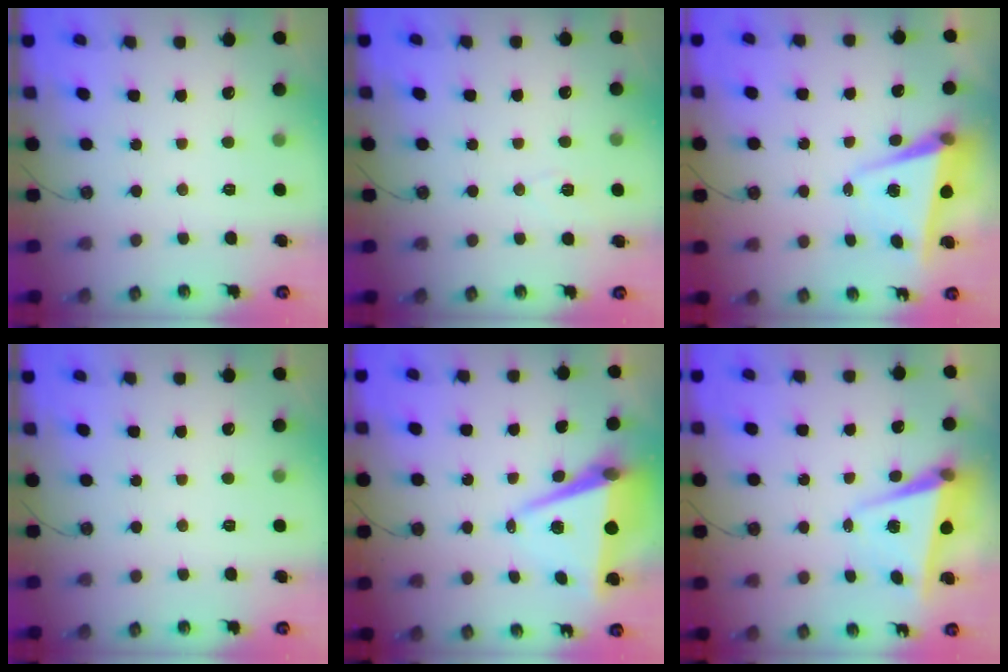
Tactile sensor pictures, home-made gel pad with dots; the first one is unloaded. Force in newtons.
{"total": 4.1, "press": 3.4, "slide": 2.2}
{"total": 5.5, "press": 4.9, "slide": 2.6}
{"total": 0.0}
{"total": 8.5, "press": 7.3, "slide": 4.3}
{"total": 5.5, "press": 4.9, "slide": 2.6}